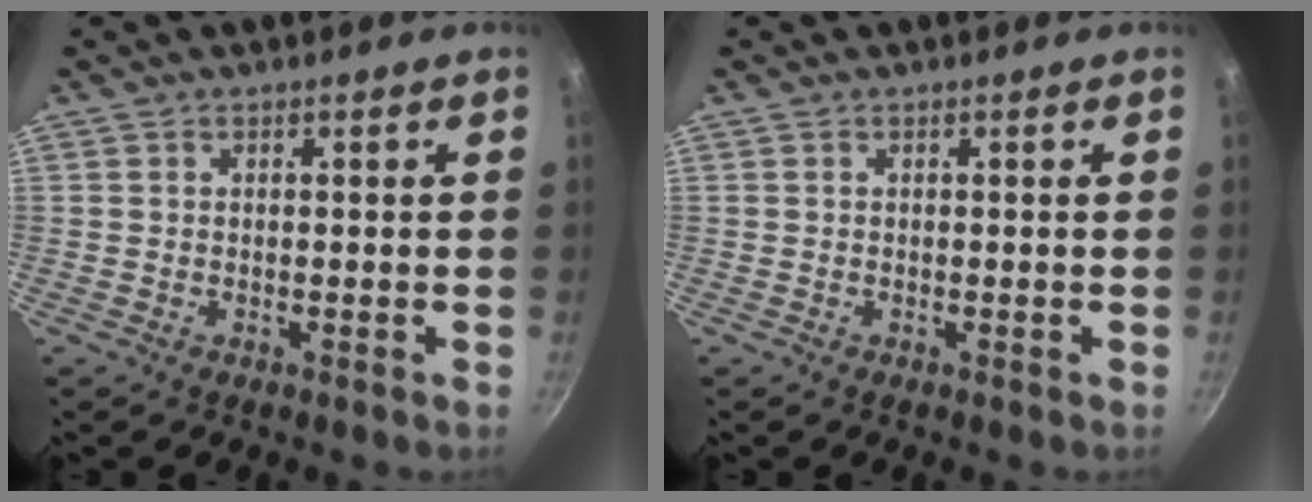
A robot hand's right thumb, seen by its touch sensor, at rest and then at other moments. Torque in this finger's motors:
{"motor_torque": [0.01, 0.01, 0.00, 0.00, 0.00]}